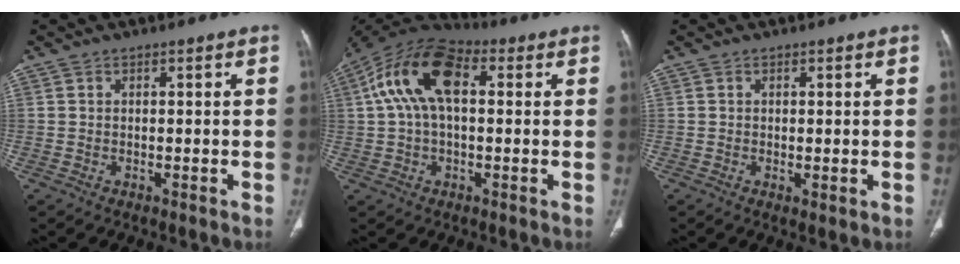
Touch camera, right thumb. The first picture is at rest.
{"total": 14.8, "force": [3.0, 8.1, 12.0], "torque": [-0.228, 0.040, 0.047]}
{"total": 1.2, "force": [-0.1, 0.4, 1.2], "torque": [-0.024, -0.008, 0.001]}